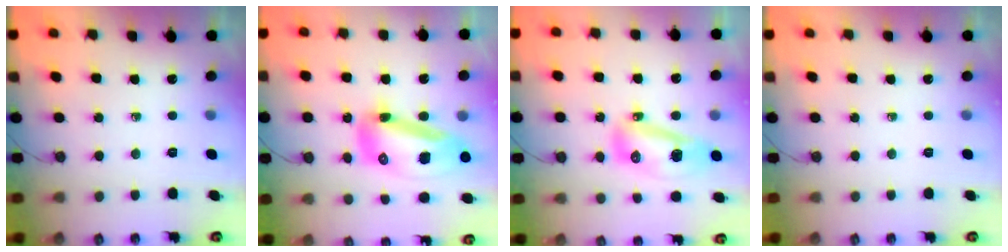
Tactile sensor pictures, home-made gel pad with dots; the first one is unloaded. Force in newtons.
{"total": 16.9, "press": 16.8, "slide": 2.2}
{"total": 10.6, "press": 10.5, "slide": 1.4}
{"total": 0.0}